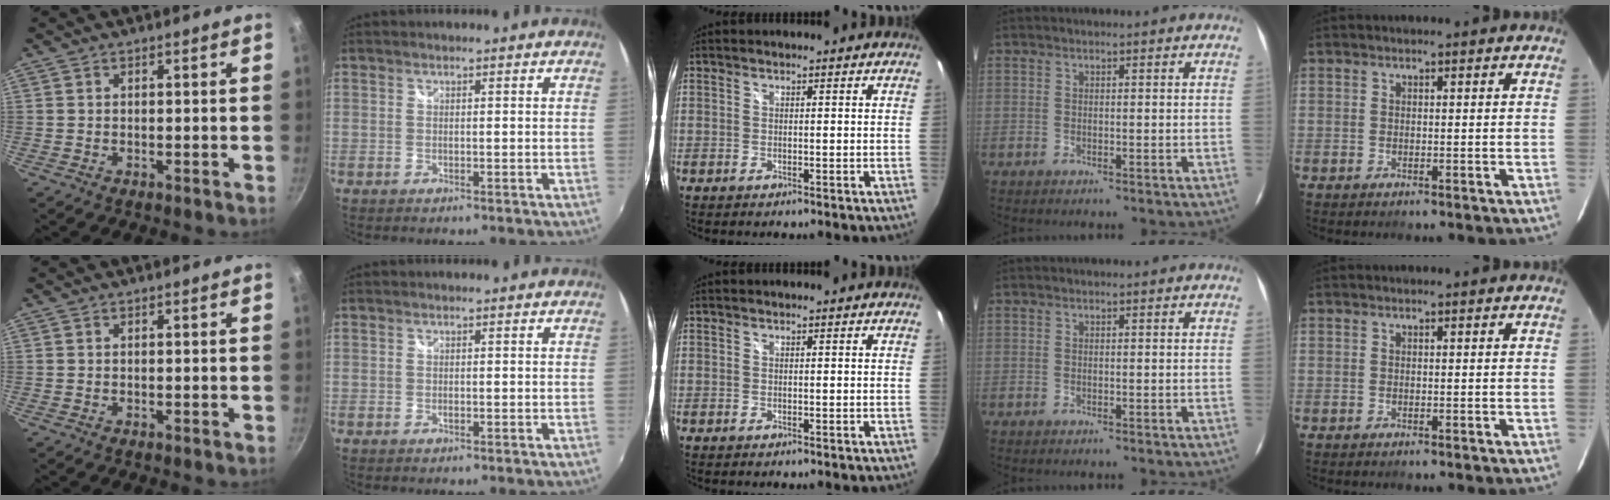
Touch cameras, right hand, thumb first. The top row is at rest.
{}